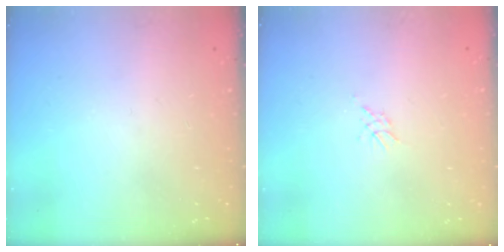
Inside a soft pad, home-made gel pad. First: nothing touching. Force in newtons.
{"total": 2.1, "press": 2.1, "slide": 0.5}